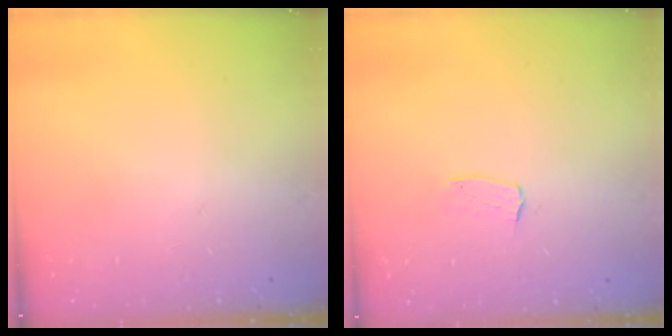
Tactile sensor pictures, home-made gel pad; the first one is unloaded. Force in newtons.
{"total": 4.0, "press": 3.9, "slide": 0.2}